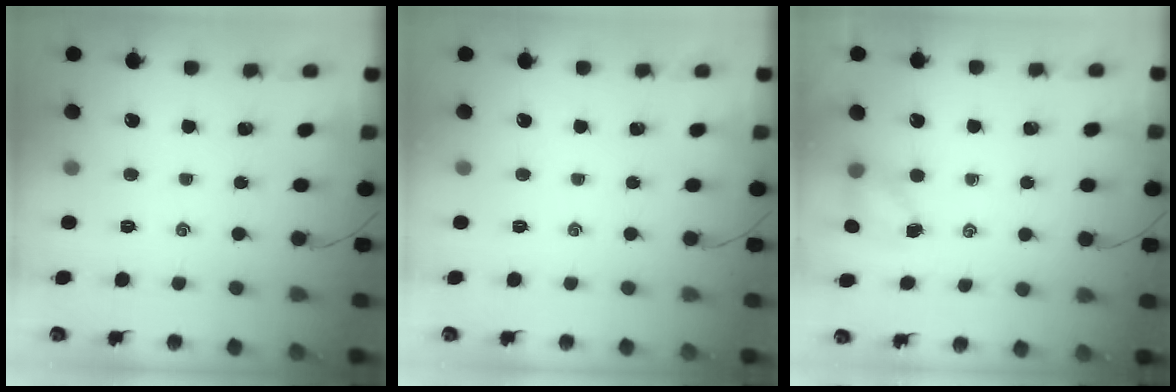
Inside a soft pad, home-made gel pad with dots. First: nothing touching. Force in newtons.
{"total": 0.0}
{"total": 4.9, "press": 4.8, "slide": 0.8}